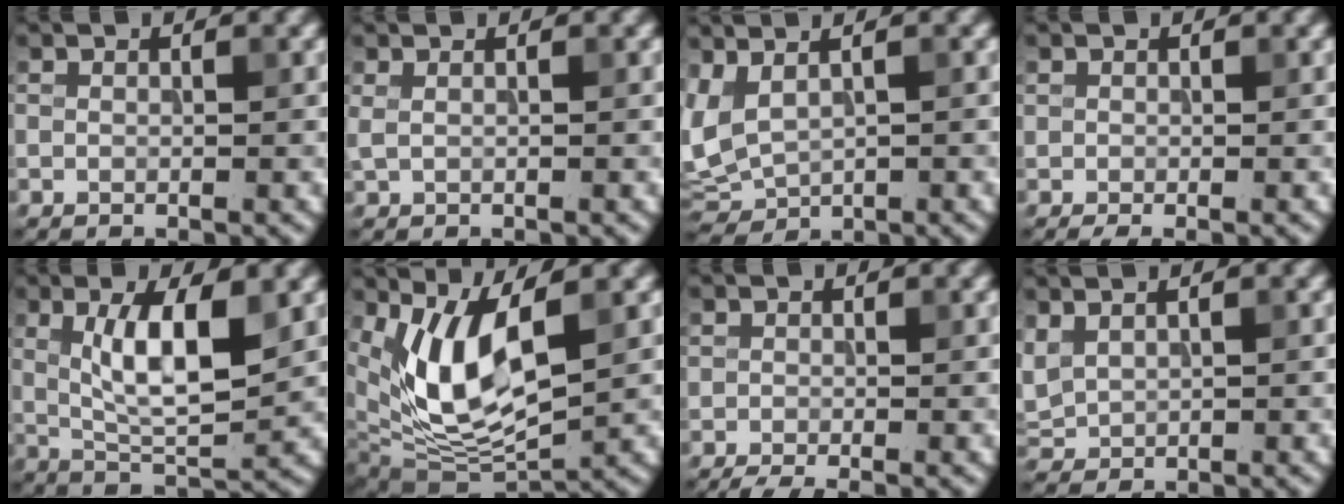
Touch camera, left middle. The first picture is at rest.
{"total": 1.0, "force": [0.5, 0.4, 0.7], "torque": [-0.014, 0.001, 0.005]}
{"total": 4.0, "force": [1.2, 2.2, 3.1], "torque": [-0.081, 0.005, 0.027]}
{"total": 0.9, "force": [-0.1, 0.8, 0.3], "torque": [0.000, -0.002, -0.007]}
{"total": 6.8, "force": [1.5, 2.0, 6.3], "torque": [-0.114, -0.003, 0.028]}
{"total": 8.7, "force": [2.3, 3.8, 7.5], "torque": [-0.154, -0.016, 0.045]}
{"total": 1.9, "force": [-1.5, 0.8, 0.8], "torque": [-0.010, -0.005, -0.035]}
{"total": 1.9, "force": [1.0, 1.2, 1.1], "torque": [-0.032, 0.007, 0.026]}